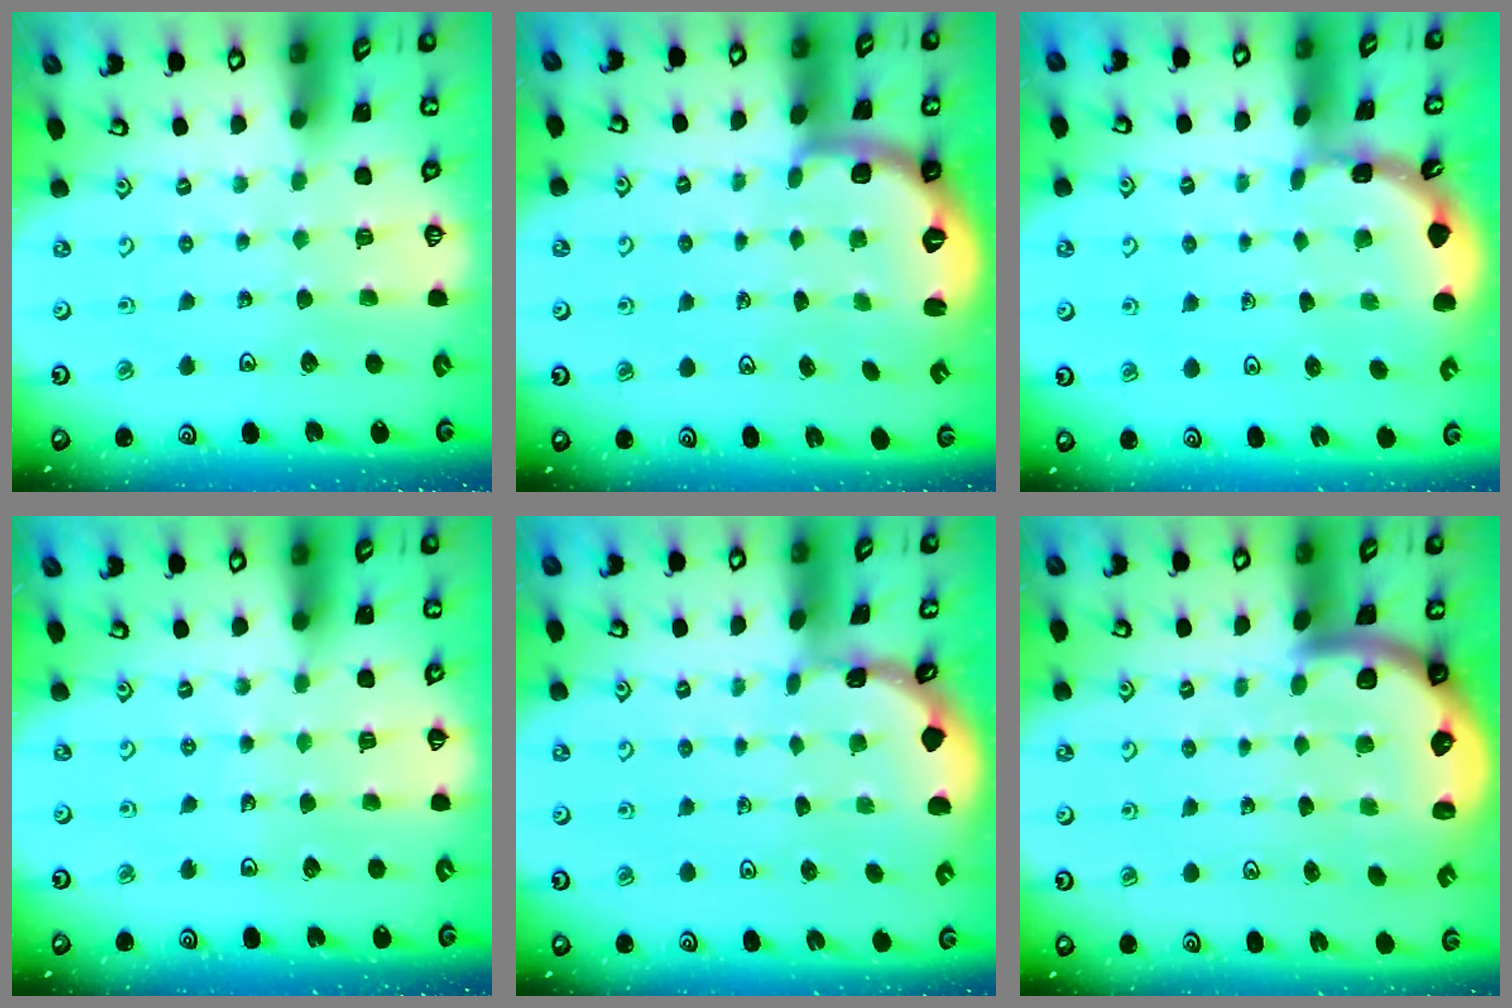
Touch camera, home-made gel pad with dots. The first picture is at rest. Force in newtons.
{"total": 2.5, "press": 2.0, "slide": 1.5}
{"total": 1.8, "press": 1.8, "slide": 0.1}
{"total": 4.3, "press": 4.0, "slide": 1.4}
{"total": 0.5, "press": 0.5, "slide": 0.2}
{"total": 4.3, "press": 4.2, "slide": 1.1}